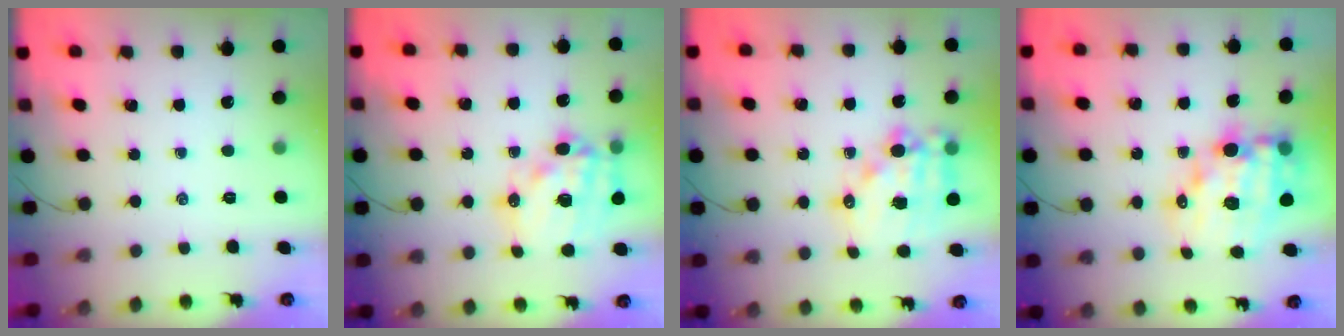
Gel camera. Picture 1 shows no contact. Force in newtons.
{"total": 18.3, "press": 17.8, "slide": 4.1}
{"total": 15.8, "press": 15.5, "slide": 3.2}
{"total": 15.9, "press": 15.4, "slide": 3.8}